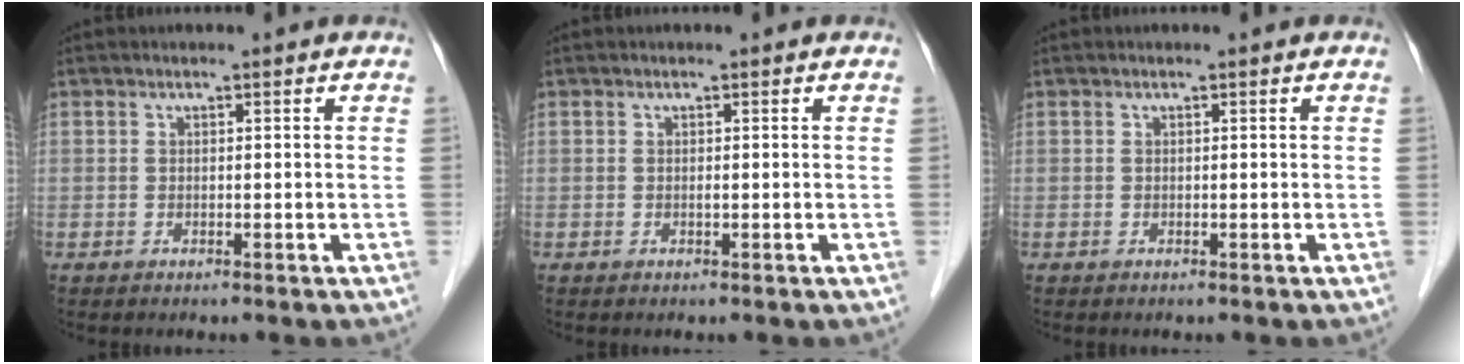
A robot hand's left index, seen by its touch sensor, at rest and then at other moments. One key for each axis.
{"total": 0.0}
{"total": 0.0}